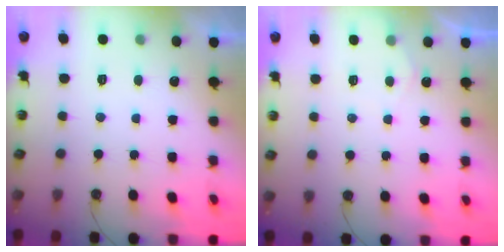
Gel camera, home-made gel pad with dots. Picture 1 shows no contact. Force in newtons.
{"total": 2.9, "press": 2.9, "slide": 0.4}